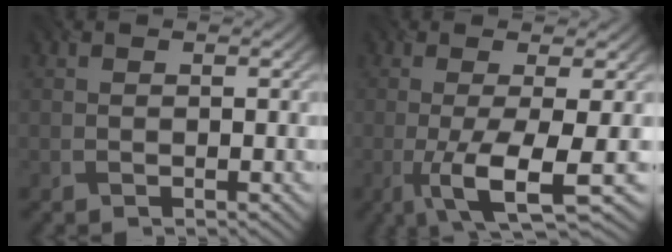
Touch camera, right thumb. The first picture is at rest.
{"total": 7.6, "force": [-2.2, 1.4, 7.2], "torque": [-0.121, -0.002, -0.046]}